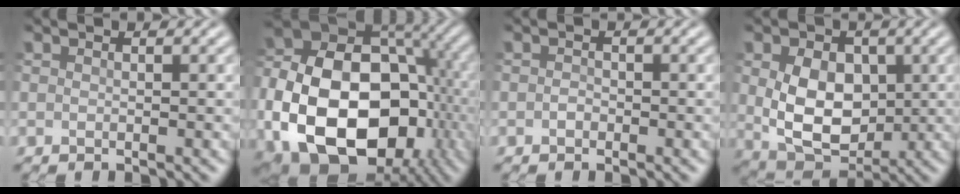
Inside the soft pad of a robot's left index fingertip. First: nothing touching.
{"total": 18.4, "force": [-4.8, 12.7, 12.4], "torque": [-0.222, -0.030, -0.076]}
{"total": 0.7, "force": [-0.3, 0.5, 0.3], "torque": [-0.007, -0.001, -0.007]}
{"total": 7.6, "force": [0.5, 5.5, 5.2], "torque": [-0.106, -0.014, 0.020]}